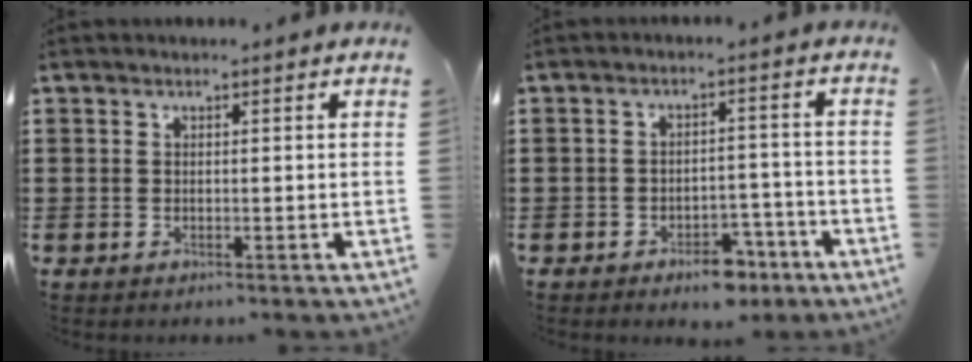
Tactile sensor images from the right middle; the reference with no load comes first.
{"total": 4.7, "force": [-3.8, 1.9, 2.1], "torque": [-0.031, 0.016, -0.071]}